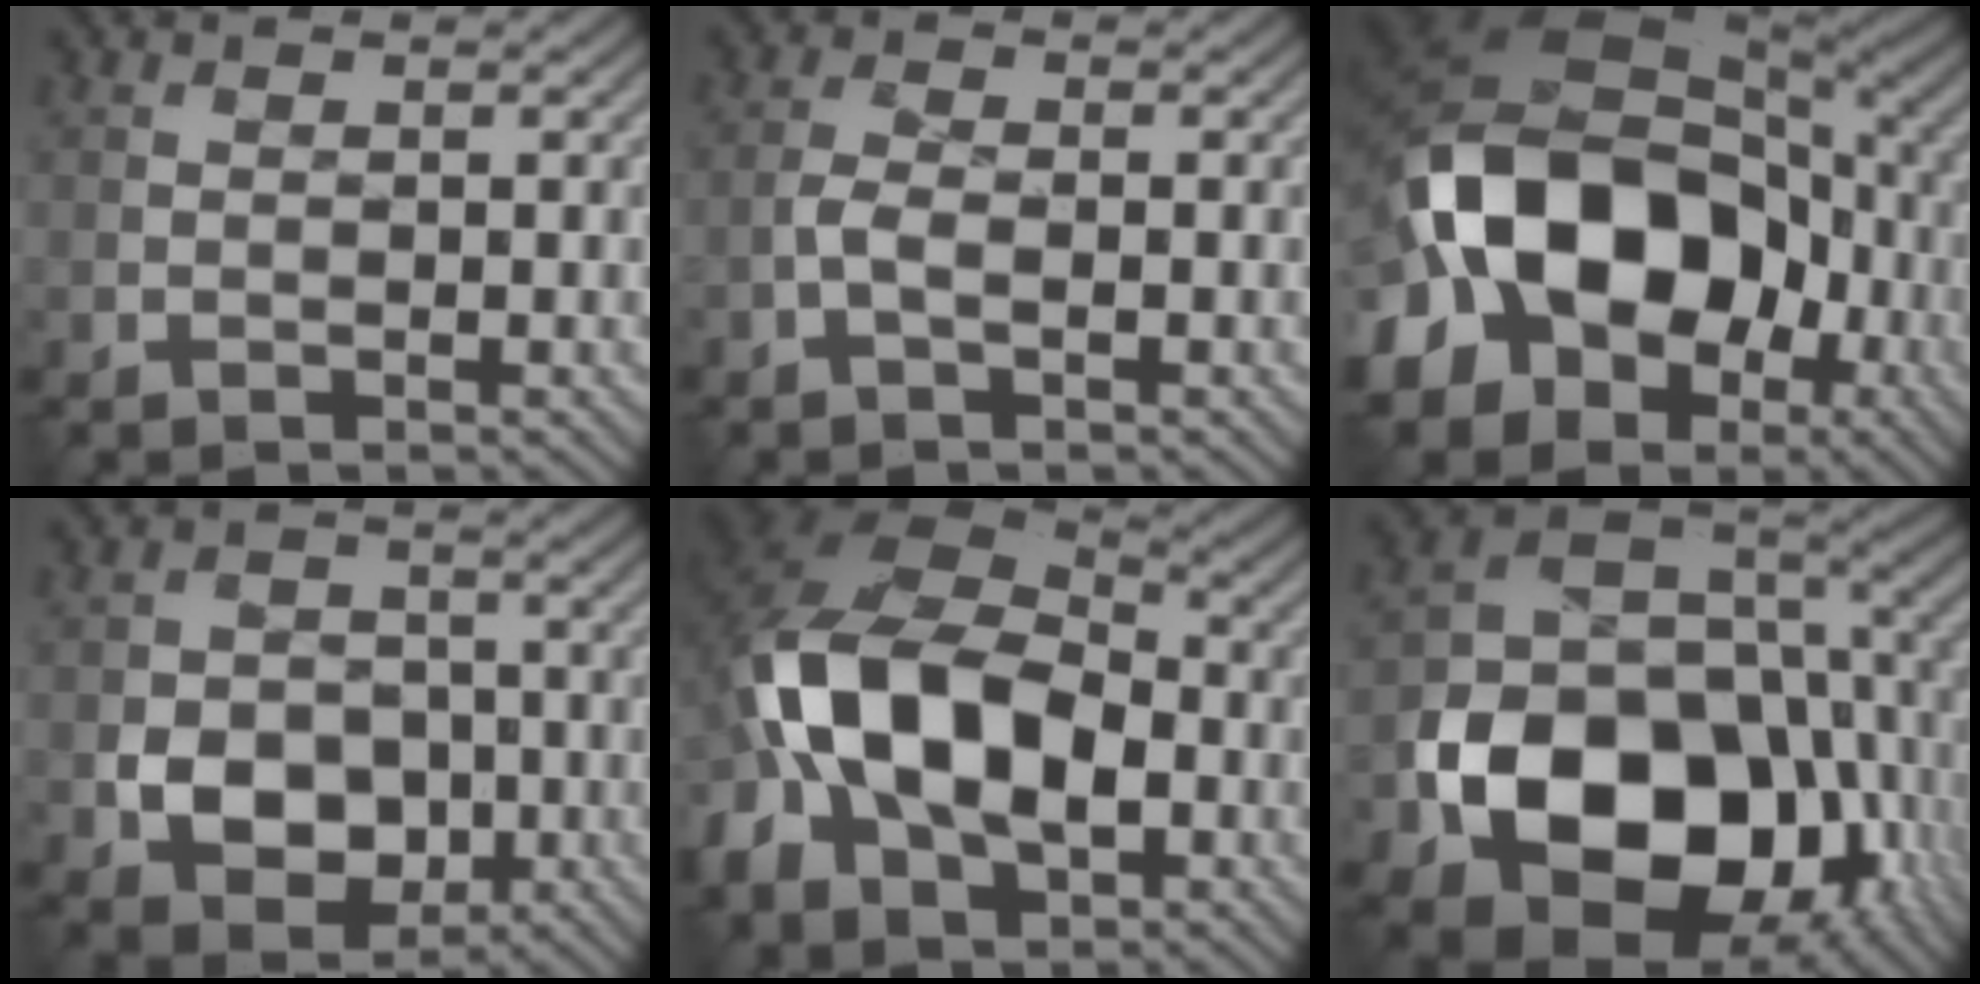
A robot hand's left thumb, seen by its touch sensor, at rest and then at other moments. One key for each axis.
{"total": 2.2, "fx": -0.9, "fy": 0.8, "fz": 1.8, "tx": -0.044, "ty": 0.005, "tz": -0.024}
{"total": 18.0, "fx": -5.0, "fy": 12.6, "fz": 11.8, "tx": -0.227, "ty": -0.016, "tz": -0.089}
{"total": 7.2, "fx": -2.2, "fy": 5.7, "fz": 4.0, "tx": -0.079, "ty": -0.011, "tz": -0.042}
{"total": 16.9, "fx": -3.1, "fy": 11.0, "fz": 12.4, "tx": -0.265, "ty": -0.005, "tz": -0.066}
{"total": 18.6, "fx": -6.0, "fy": 13.4, "fz": 11.4, "tx": -0.218, "ty": -0.048, "tz": -0.090}